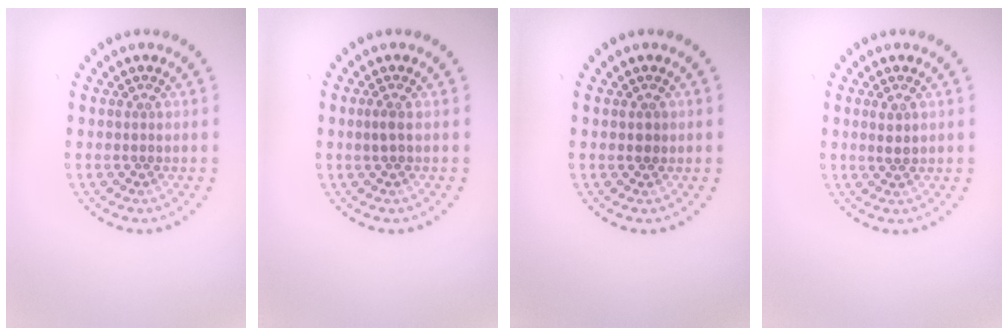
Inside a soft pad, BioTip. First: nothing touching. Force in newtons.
{"total": 0.9, "press": 0.7, "slide": 0.5}
{"total": 0.7, "press": 0.7, "slide": 0.1}
{"total": 1.2, "press": 1.2, "slide": 0.3}